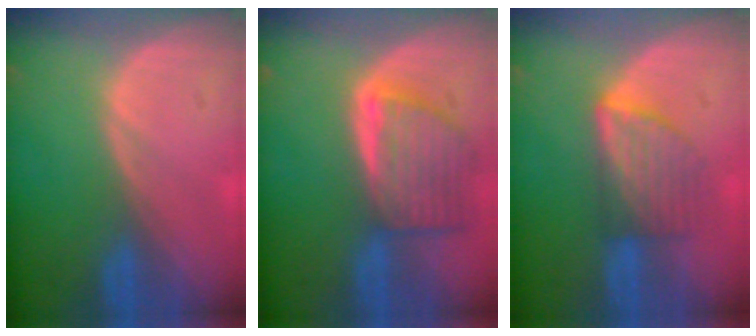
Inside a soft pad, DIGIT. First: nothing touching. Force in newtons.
{"total": 7.9, "press": 7.2, "slide": 3.3}
{"total": 5.9, "press": 5.7, "slide": 1.5}